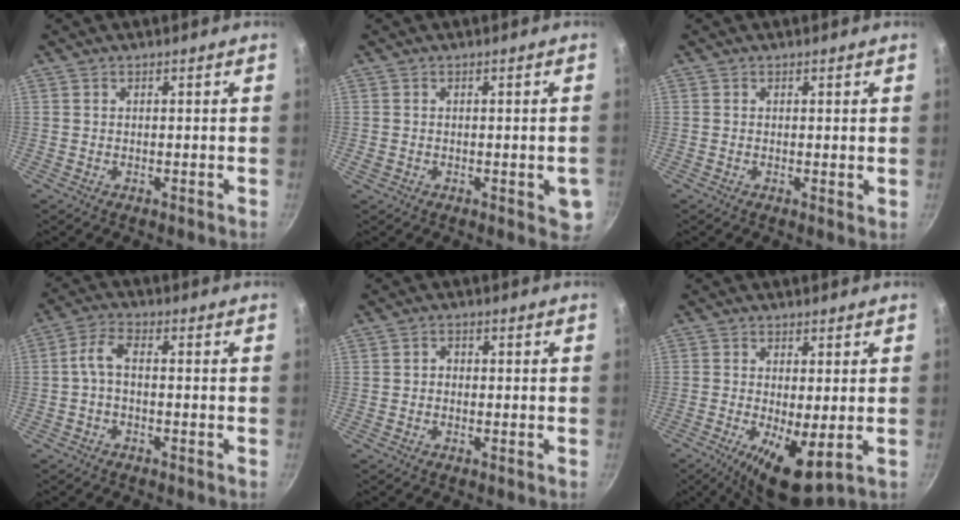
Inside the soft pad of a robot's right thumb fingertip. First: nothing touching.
{"total": 4.8, "force": [-1.0, 2.4, 4.1], "torque": [-0.039, -0.007, -0.014]}
{"total": 0.8, "force": [0.3, 0.3, 0.7], "torque": [-0.010, -0.005, 0.001]}
{"total": 4.3, "force": [-1.1, 2.1, 3.6], "torque": [-0.083, 0.025, -0.030]}
{"total": 1.4, "force": [-0.3, 1.2, 0.7], "torque": [-0.011, 0.007, -0.007]}
{"total": 9.3, "force": [-1.8, 3.0, 8.6], "torque": [-0.145, -0.013, -0.020]}